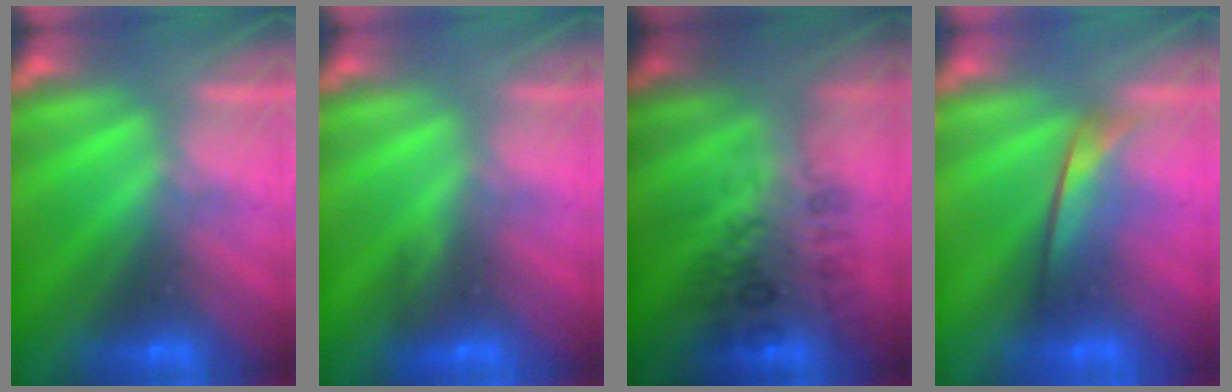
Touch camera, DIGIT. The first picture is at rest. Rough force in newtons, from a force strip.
{"total": 2.9}
{"total": 2.7}
{"total": 2.0}